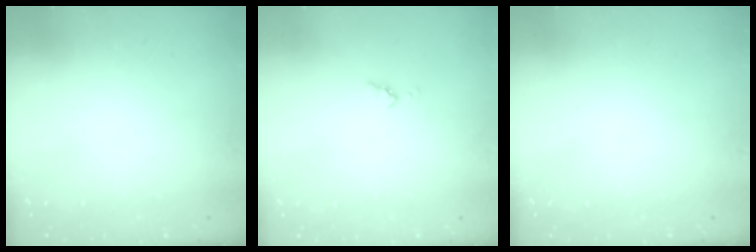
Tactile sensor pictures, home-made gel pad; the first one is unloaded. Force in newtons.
{"total": 3.3, "press": 3.2, "slide": 0.7}
{"total": 0.0}